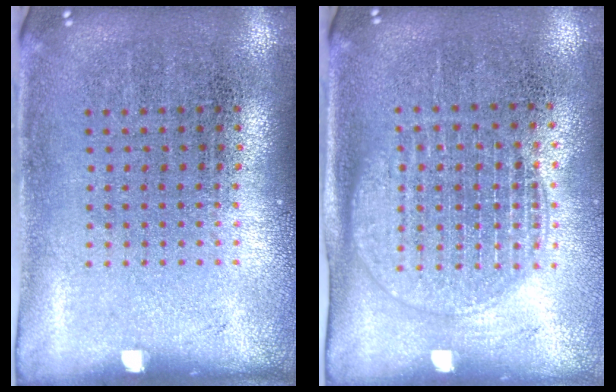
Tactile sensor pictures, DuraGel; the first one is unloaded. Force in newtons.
{"total": 1.6, "press": 1.4, "slide": 0.8}